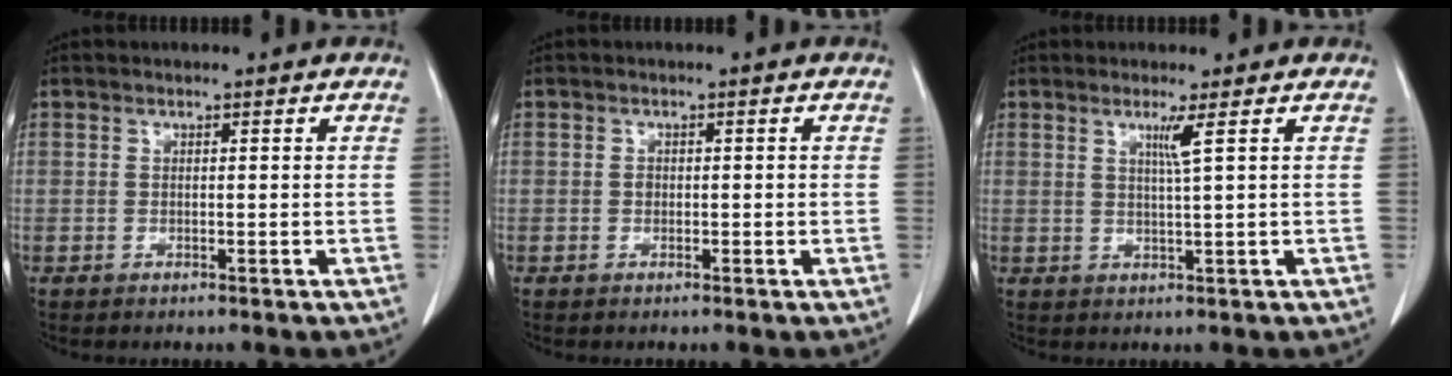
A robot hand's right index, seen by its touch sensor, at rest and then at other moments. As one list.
[{"total": 0.9, "force": [-0.1, 0.7, 0.6], "torque": [-0.010, 0.002, -0.002]}, {"total": 2.5, "force": [1.1, -0.9, 2.1], "torque": [-0.040, -0.008, 0.024]}]